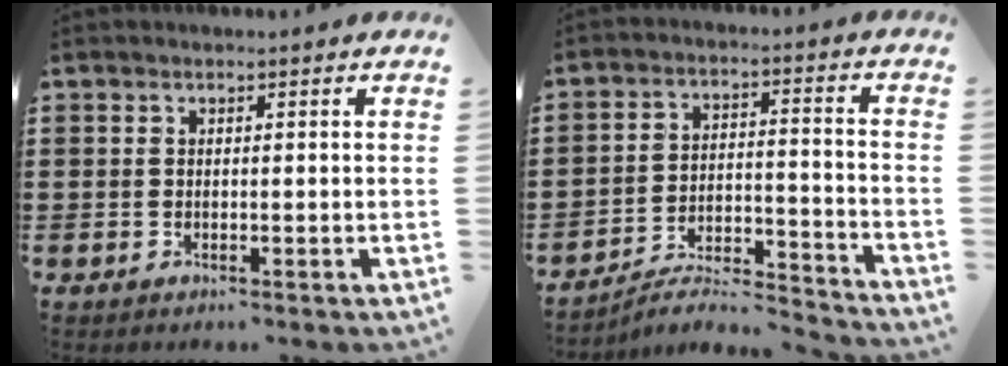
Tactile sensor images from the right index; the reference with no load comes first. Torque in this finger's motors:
{"motor_torque": [-0.88, 1.02, -1.05, -0.21]}